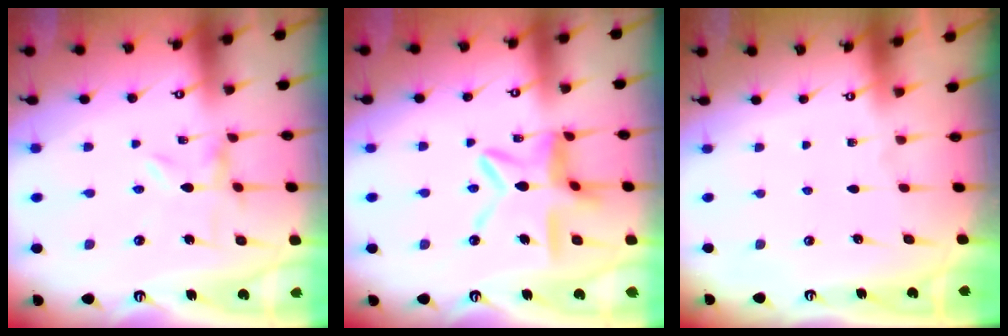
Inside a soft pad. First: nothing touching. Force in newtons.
{"total": 12.1, "press": 12.1, "slide": 1.0}
{"total": 0.0}